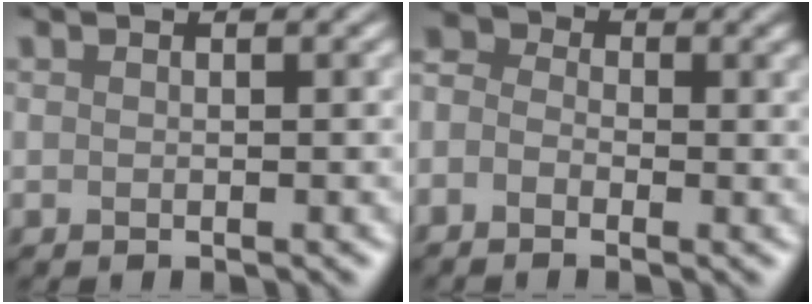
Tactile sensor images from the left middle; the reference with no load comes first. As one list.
[{"total": 1.9, "force": [-1.8, 0.2, -0.5], "torque": [-0.015, 0.002, -0.013]}]